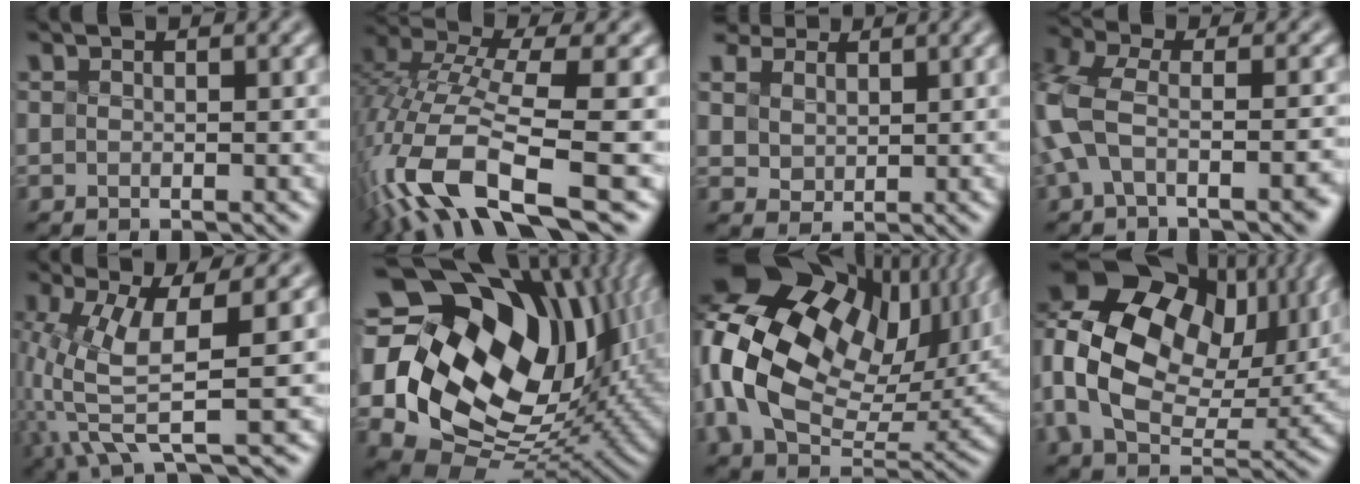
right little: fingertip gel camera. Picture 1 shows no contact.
{"total": 11.1, "force": [-6.3, 2.7, 8.7], "torque": [-0.211, -0.009, -0.078]}
{"total": 5.0, "force": [3.7, 3.3, 1.0], "torque": [-0.089, 0.001, 0.098]}
{"total": 6.0, "force": [-4.1, 1.8, 3.9], "torque": [-0.120, -0.016, -0.050]}
{"total": 4.7, "force": [-1.9, 0.1, 4.3], "torque": [-0.127, -0.018, -0.006]}
{"total": 19.0, "force": [4.7, 14.0, 12.0], "torque": [-0.272, 0.013, 0.131]}
{"total": 15.8, "force": [3.5, 11.0, 10.8], "torque": [-0.242, 0.003, 0.105]}
{"total": 14.5, "force": [3.4, 10.8, 9.1], "torque": [-0.212, 0.017, 0.098]}